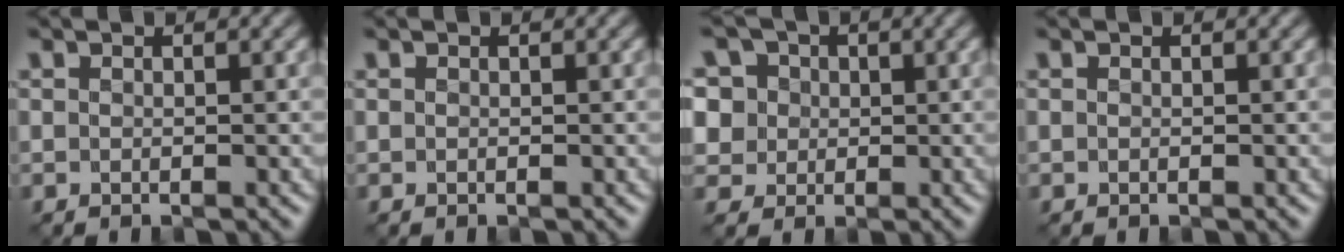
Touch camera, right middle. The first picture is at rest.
{"total": 0.0}
{"total": 7.7, "force": [3.4, 6.2, 3.1], "torque": [-0.059, 0.026, 0.034]}
{"total": 0.0}